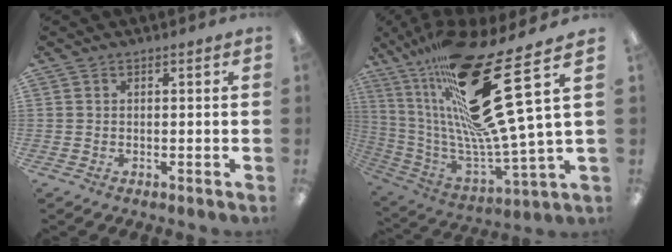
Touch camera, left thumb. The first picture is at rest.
{"total": 36.4, "force": [12.6, 12.9, 31.6], "torque": [-0.504, -0.082, 0.225]}